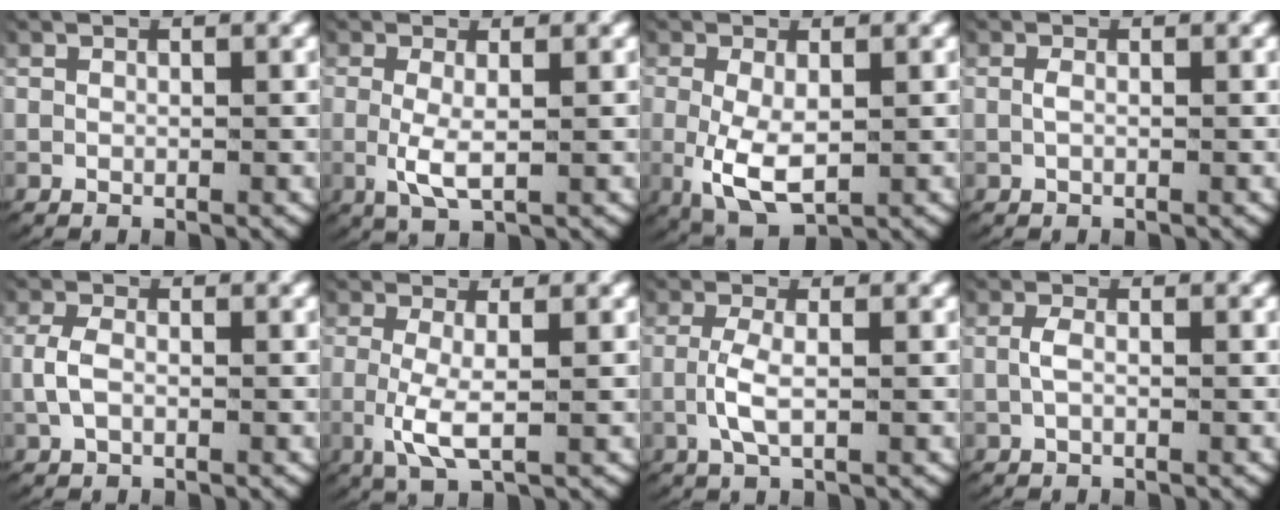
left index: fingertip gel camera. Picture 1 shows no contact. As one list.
[{"total": 3.0, "force": [-0.3, 1.0, 2.8], "torque": [-0.069, -0.016, 0.003]}, {"total": 5.7, "force": [-1.4, 3.3, 4.5], "torque": [-0.105, -0.030, -0.005]}, {"total": 0.5, "force": [-0.2, -0.1, 0.5], "torque": [-0.020, -0.007, 0.001]}, {"total": 2.0, "force": [-0.2, 1.2, 1.6], "torque": [-0.052, -0.005, 0.001]}, {"total": 3.7, "force": [-0.5, 1.1, 3.5], "torque": [-0.088, -0.021, 0.002]}, {"total": 2.5, "force": [-0.4, 0.7, 2.3], "torque": [-0.063, -0.008, -0.003]}, {"total": 1.1, "force": [-0.3, 0.3, 1.1], "torque": [-0.036, -0.005, -0.002]}]